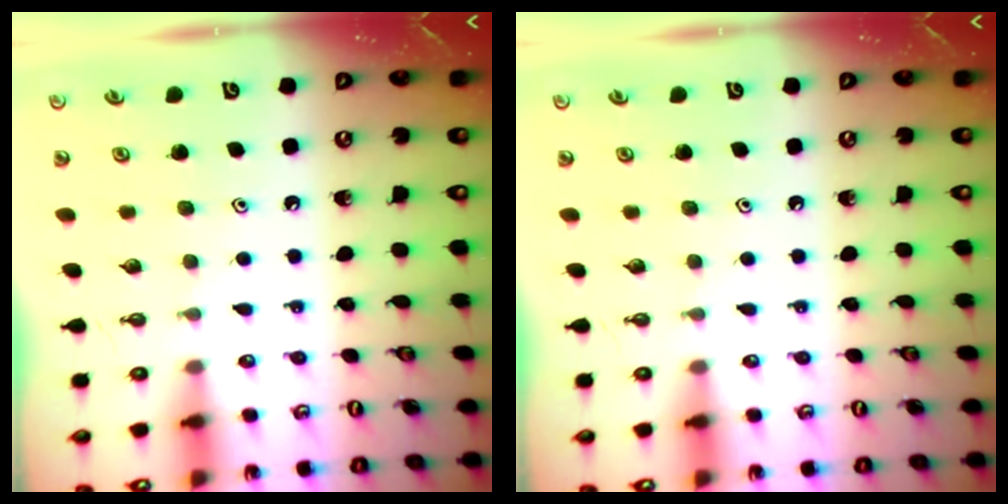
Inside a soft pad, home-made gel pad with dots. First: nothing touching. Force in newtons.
{"total": 0.0}